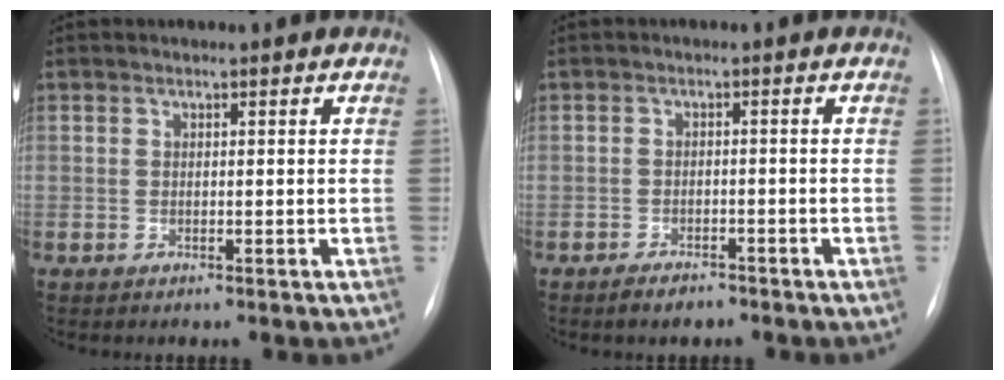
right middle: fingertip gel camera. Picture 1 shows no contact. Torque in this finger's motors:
{"motor_torque": [0.18, -0.17, 0.09, 0.03]}